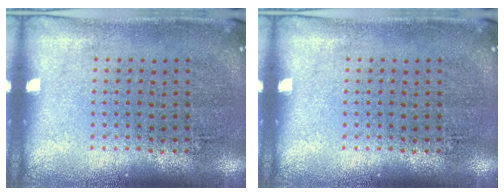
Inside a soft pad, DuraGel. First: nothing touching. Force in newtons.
{"total": 0.0}